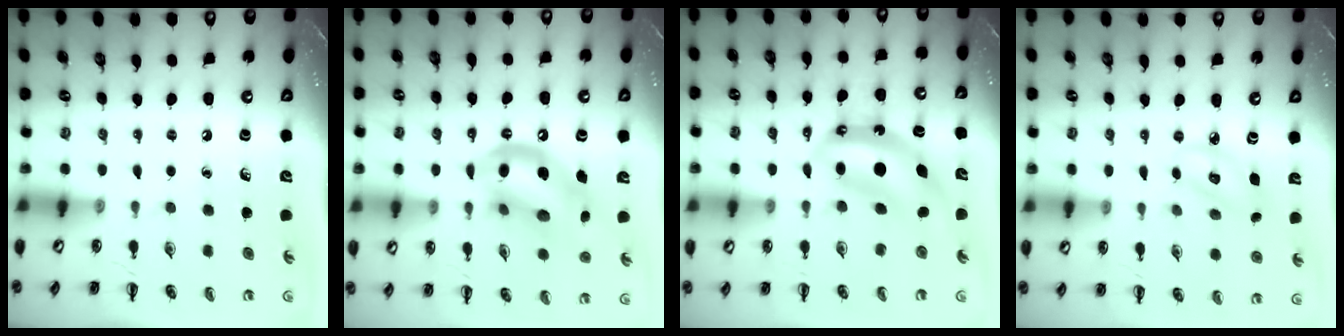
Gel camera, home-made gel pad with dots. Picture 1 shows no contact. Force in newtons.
{"total": 14.6, "press": 14.4, "slide": 2.5}
{"total": 8.1, "press": 7.9, "slide": 2.0}
{"total": 4.3, "press": 4.3, "slide": 0.5}